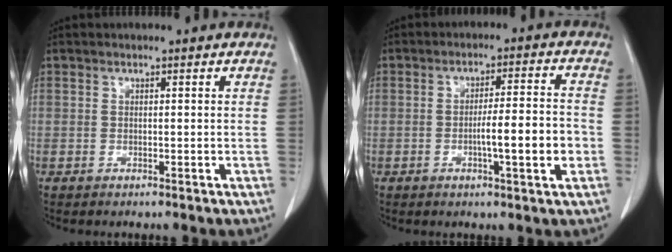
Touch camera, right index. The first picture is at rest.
{"total": 7.9, "force": [-2.0, 0.4, 7.7], "torque": [-0.118, 0.004, -0.031]}